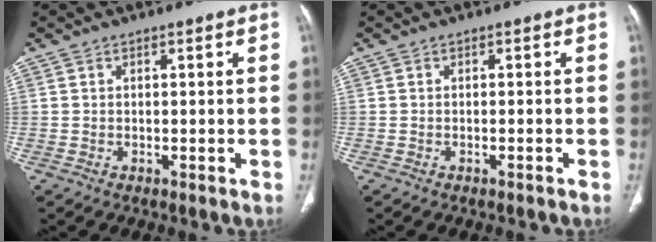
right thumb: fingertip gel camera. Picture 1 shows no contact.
{"total": 0.8, "force": [-0.6, -0.1, 0.5], "torque": [-0.016, 0.006, -0.004]}